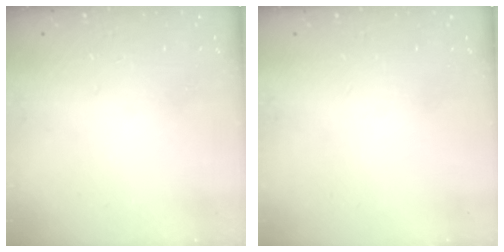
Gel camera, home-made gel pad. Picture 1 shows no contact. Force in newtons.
{"total": 0.0}